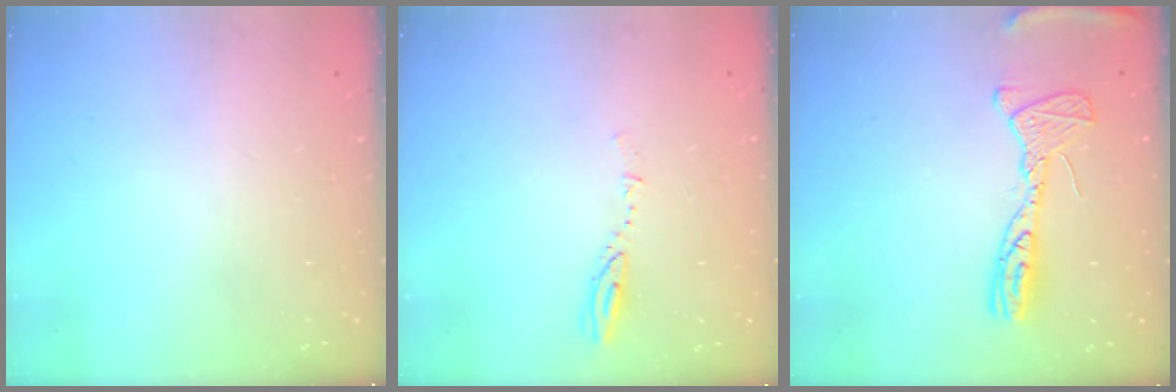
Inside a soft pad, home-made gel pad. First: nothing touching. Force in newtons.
{"total": 3.3, "press": 3.3, "slide": 0.3}
{"total": 13.2, "press": 13.2, "slide": 1.3}